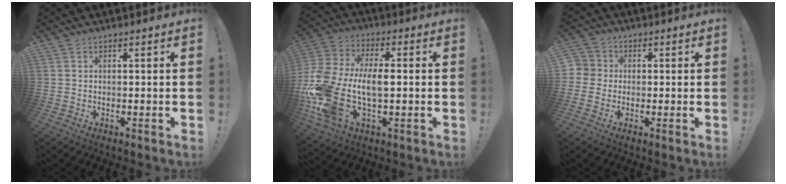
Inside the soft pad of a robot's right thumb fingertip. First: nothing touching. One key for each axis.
{"total": 19.1, "fx": -1.9, "fy": 11.9, "fz": 14.8, "tx": -0.297, "ty": 0.009, "tz": -0.029}
{"total": 4.1, "fx": -0.5, "fy": 3.9, "fz": 1.0, "tx": -0.023, "ty": 0.006, "tz": -0.011}